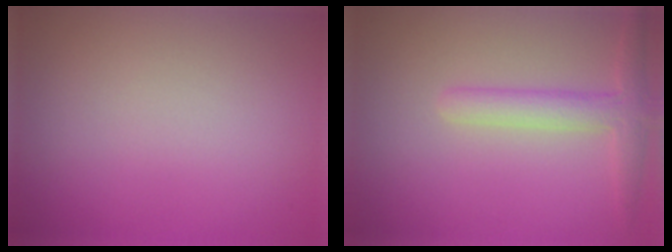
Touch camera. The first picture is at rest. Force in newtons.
{"total": 3.1, "press": 3.0, "slide": 0.3}